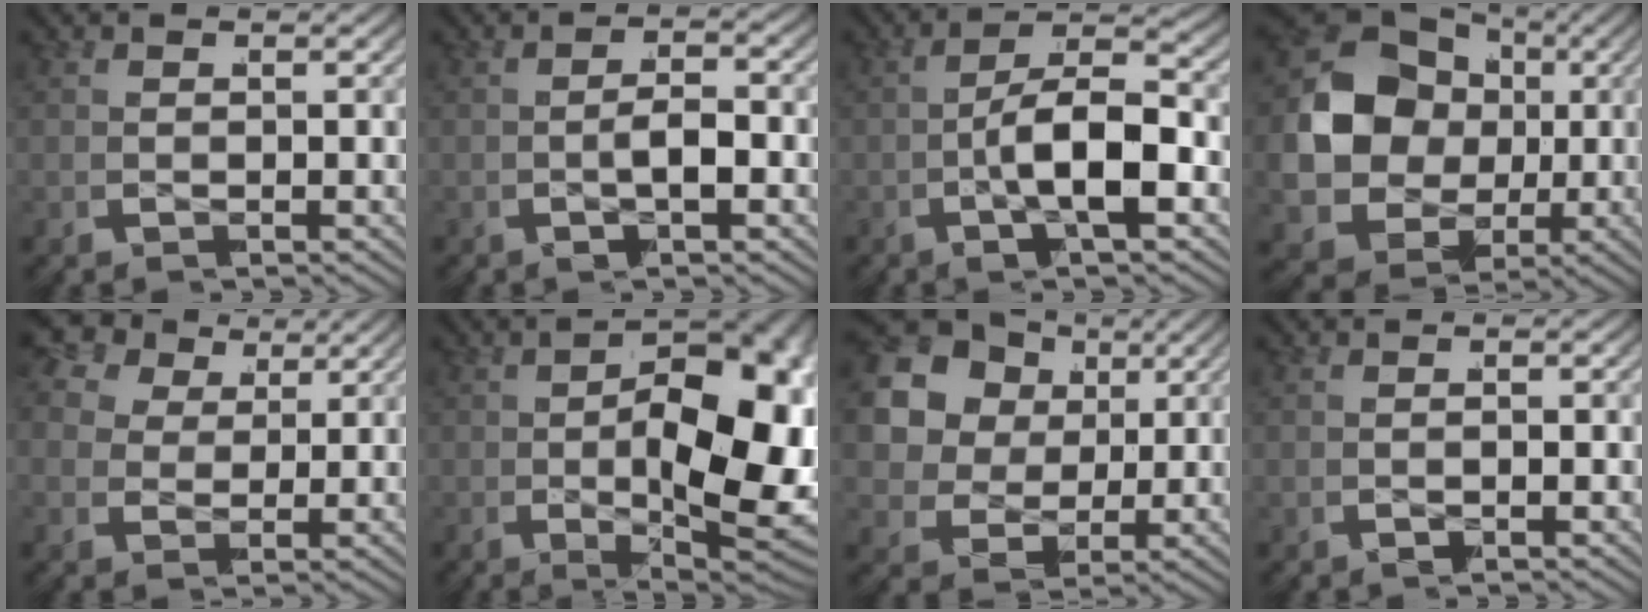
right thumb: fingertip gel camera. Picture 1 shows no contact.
{"total": 2.9, "force": [-1.1, 0.9, 2.5], "torque": [-0.045, 0.005, -0.023]}
{"total": 8.3, "force": [-1.6, 3.7, 7.3], "torque": [-0.135, -0.007, -0.027]}
{"total": 15.0, "force": [0.0, 12.0, 8.9], "torque": [-0.237, -0.039, 0.011]}
{"total": 8.7, "force": [3.3, 6.8, 4.3], "torque": [-0.080, 0.012, 0.042]}
{"total": 18.0, "force": [-2.7, 9.0, 15.3], "torque": [-0.234, -0.046, -0.020]}
{"total": 13.0, "force": [2.8, 10.4, 7.2], "torque": [-0.180, -0.007, 0.036]}
{"total": 0.7, "force": [-0.5, 0.1, 0.4], "torque": [-0.007, 0.000, -0.010]}